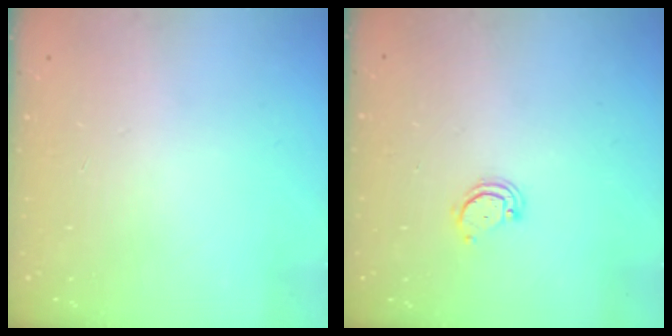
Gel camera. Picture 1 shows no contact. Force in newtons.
{"total": 2.9, "press": 2.9, "slide": 0.2}